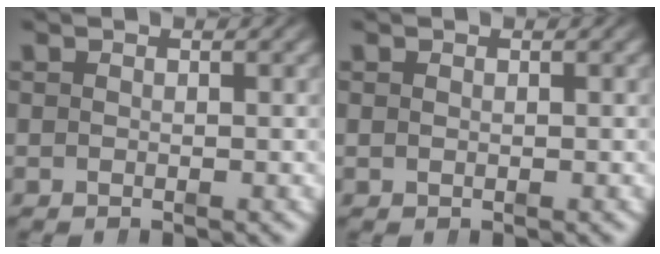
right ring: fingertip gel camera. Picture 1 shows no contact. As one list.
[{"total": 0.0}]